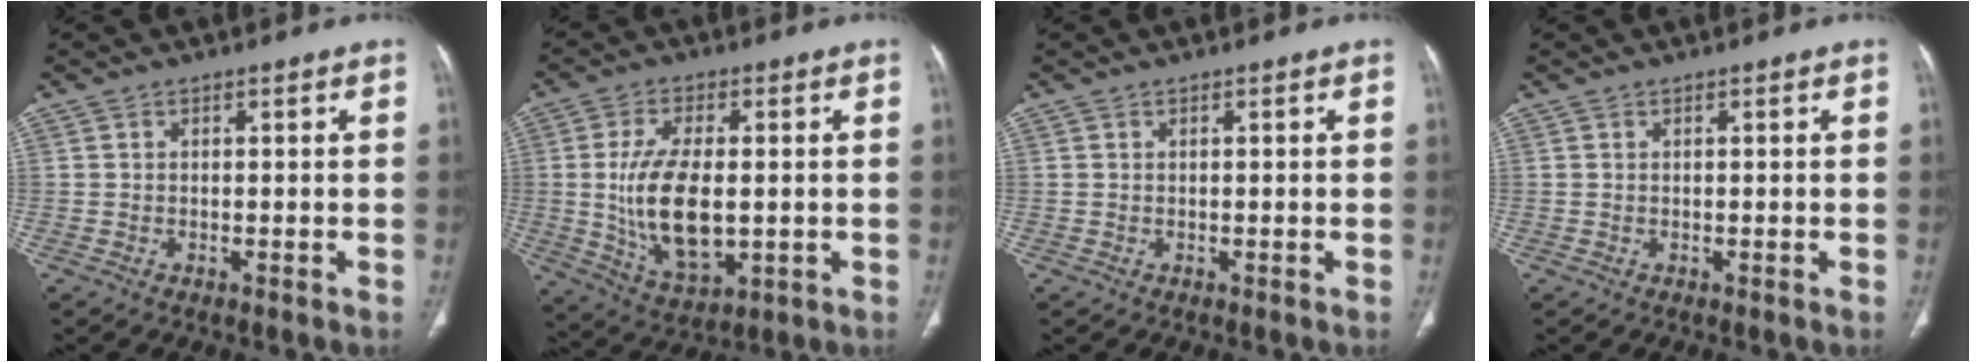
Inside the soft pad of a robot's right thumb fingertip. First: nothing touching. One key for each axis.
{"total": 14.2, "fx": -0.5, "fy": 7.1, "fz": 12.2, "tx": -0.228, "ty": -0.013, "tz": 0.003}
{"total": 0.0}
{"total": 0.0}